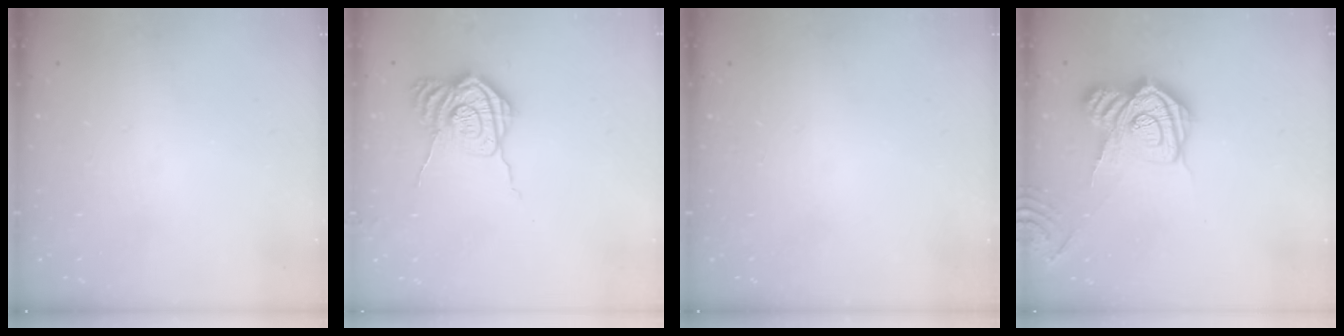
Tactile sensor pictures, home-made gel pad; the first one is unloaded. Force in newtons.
{"total": 10.8, "press": 10.8, "slide": 0.9}
{"total": 0.0}
{"total": 17.5, "press": 17.5, "slide": 1.3}